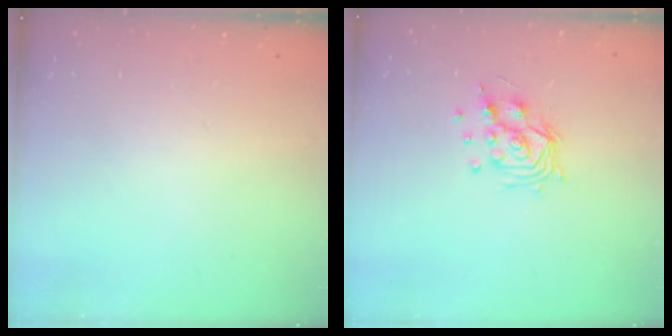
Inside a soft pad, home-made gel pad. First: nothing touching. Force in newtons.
{"total": 10.5, "press": 10.5, "slide": 0.6}